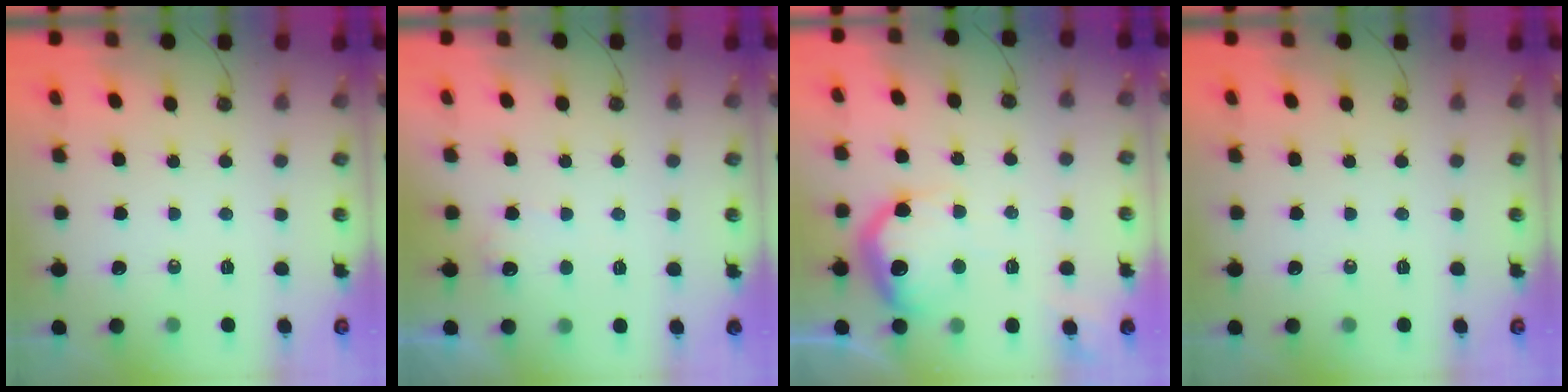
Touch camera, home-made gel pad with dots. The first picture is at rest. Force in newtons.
{"total": 4.6, "press": 4.6, "slide": 0.3}
{"total": 16.3, "press": 16.3, "slide": 1.0}
{"total": 0.0}